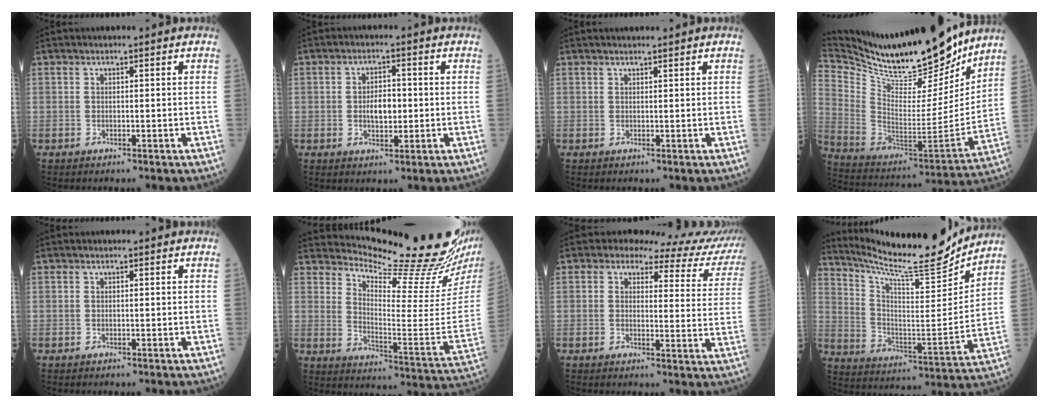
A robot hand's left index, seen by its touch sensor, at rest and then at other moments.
{"total": 3.9, "force": [-0.4, 2.0, 3.4], "torque": [-0.057, 0.000, -0.006]}
{"total": 2.0, "force": [1.8, 0.0, 0.8], "torque": [-0.004, 0.012, 0.025]}
{"total": 25.9, "force": [22.5, 5.0, 11.7], "torque": [-0.220, -0.043, 0.358]}
{"total": 0.0}
{"total": 19.5, "force": [18.2, -1.3, 6.8], "torque": [-0.122, -0.126, 0.245]}
{"total": 12.5, "force": [11.7, 3.6, 2.3], "torque": [0.006, -0.042, 0.095]}
{"total": 19.2, "force": [17.7, 0.9, 7.3], "torque": [-0.138, -0.048, 0.276]}